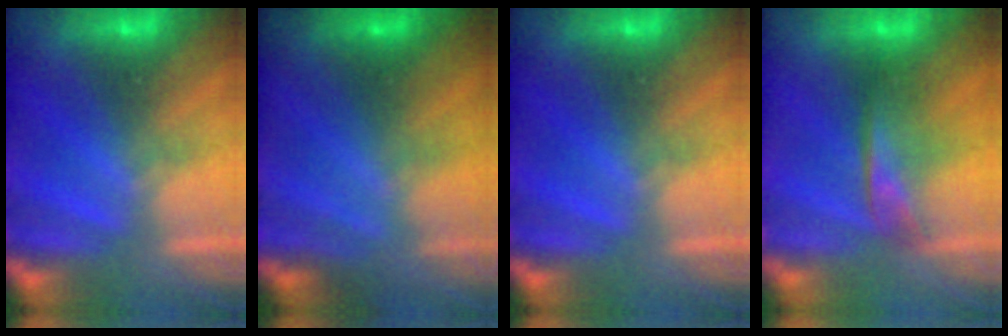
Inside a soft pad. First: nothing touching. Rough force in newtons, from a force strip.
{"total": 4.5}
{"total": 0.0}
{"total": 2.0}